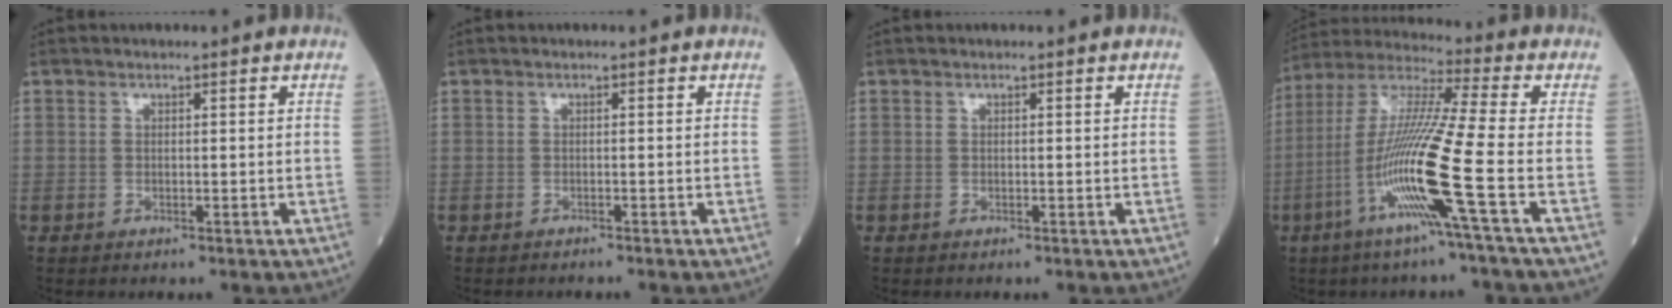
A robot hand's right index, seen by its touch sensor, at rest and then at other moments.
{"total": 1.1, "force": [-1.0, 0.0, 0.5], "torque": [-0.008, 0.000, -0.013]}
{"total": 0.0}
{"total": 14.9, "force": [-5.2, -2.3, 13.8], "torque": [-0.284, -0.016, -0.110]}